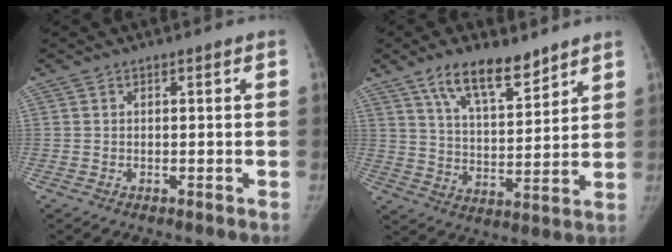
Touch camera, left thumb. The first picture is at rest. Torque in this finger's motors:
{"motor_torque": [1.15, 1.17, 1.00, -1.44, 0.10]}